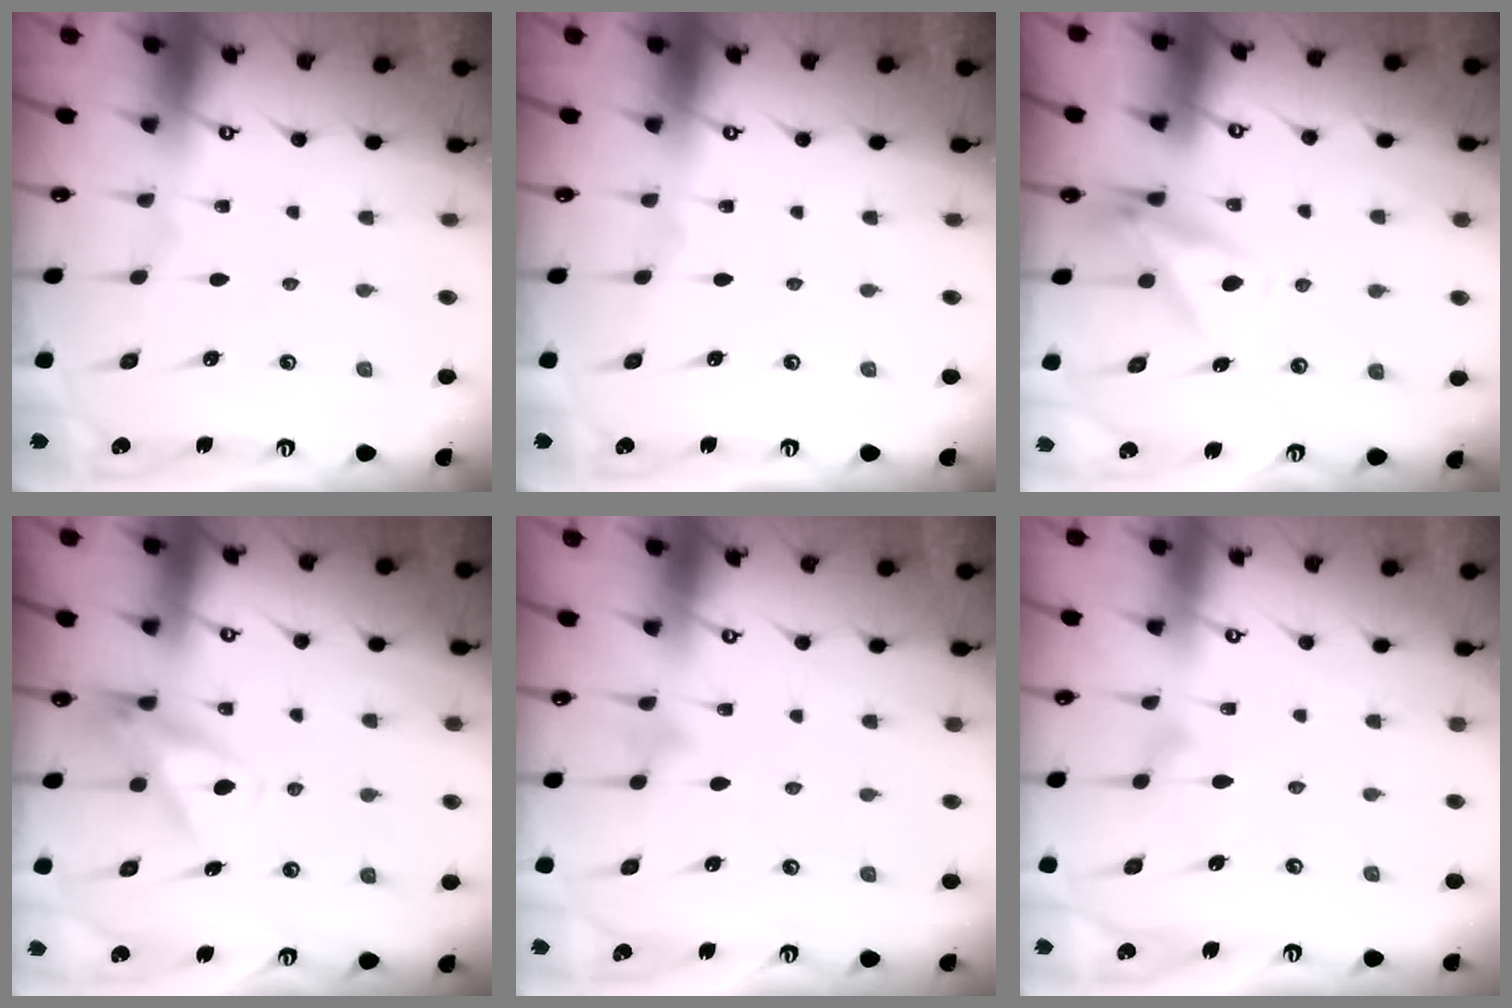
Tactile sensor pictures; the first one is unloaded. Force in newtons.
{"total": 0.0}
{"total": 9.0, "press": 9.0, "slide": 1.1}
{"total": 8.5, "press": 8.5, "slide": 0.8}
{"total": 3.7, "press": 3.7, "slide": 0.4}
{"total": 9.0, "press": 9.0, "slide": 0.6}